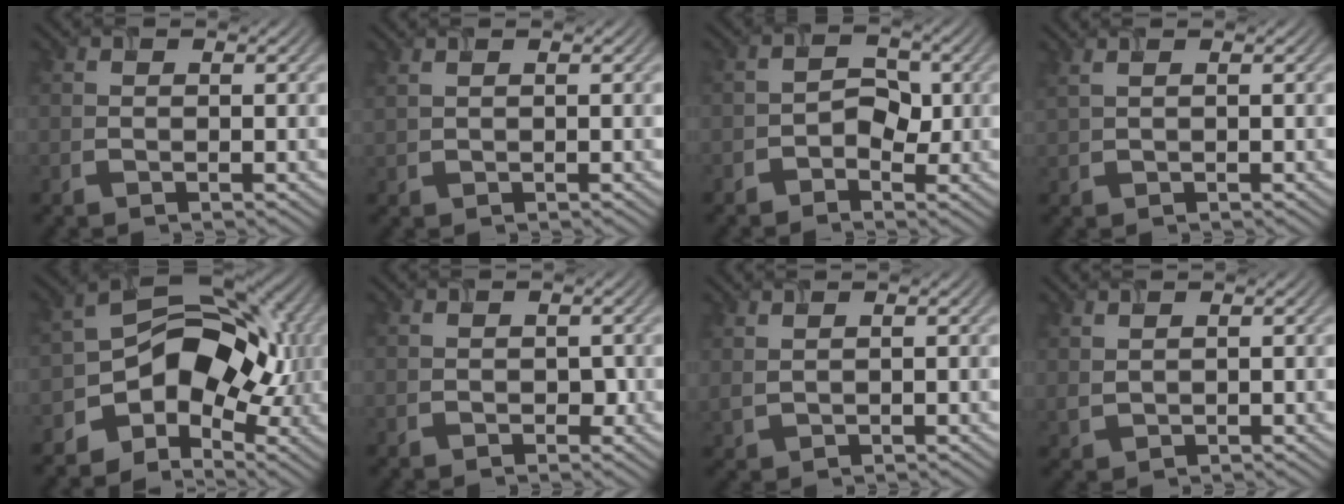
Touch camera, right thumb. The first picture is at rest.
{"total": 1.1, "force": [0.9, -0.1, 0.6], "torque": [-0.019, 0.003, 0.017]}
{"total": 2.4, "force": [-1.1, 1.6, 1.4], "torque": [-0.017, 0.009, -0.024]}
{"total": 1.7, "force": [1.2, 0.1, 1.2], "torque": [-0.027, 0.006, 0.015]}
{"total": 10.2, "force": [-3.1, 7.1, 6.7], "torque": [-0.088, 0.003, -0.073]}
{"total": 1.4, "force": [-0.1, 1.0, 1.0], "torque": [-0.017, -0.004, 0.000]}
{"total": 1.5, "force": [1.2, 0.3, 1.0], "torque": [-0.027, 0.001, 0.029]}
{"total": 1.4, "force": [1.1, 0.4, 0.7], "torque": [-0.023, 0.001, 0.030]}